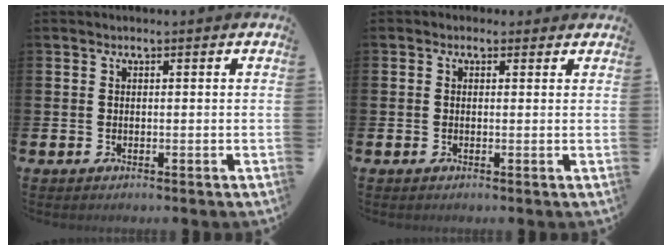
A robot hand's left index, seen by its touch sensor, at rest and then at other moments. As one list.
[{"total": 0.9, "force": [0.4, 0.8, 0.2], "torque": [-0.004, 0.008, 0.005]}]